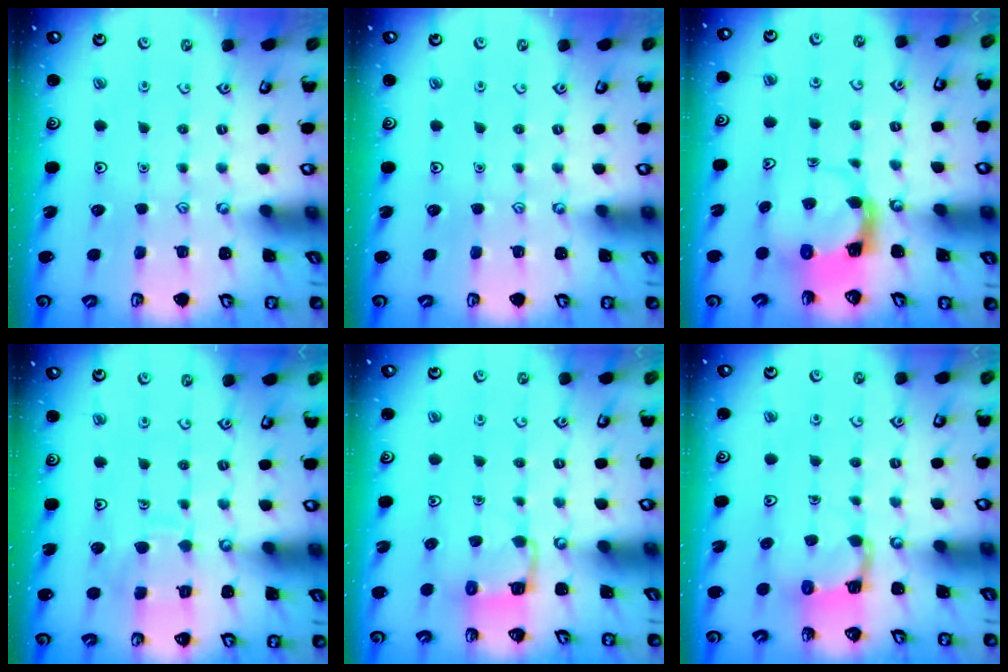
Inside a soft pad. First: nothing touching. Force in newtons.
{"total": 0.0}
{"total": 3.8, "press": 3.8, "slide": 0.4}
{"total": 8.6, "press": 8.6, "slide": 0.8}
{"total": 3.9, "press": 3.9, "slide": 0.2}
{"total": 4.6, "press": 4.6, "slide": 0.3}